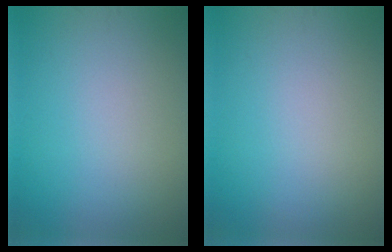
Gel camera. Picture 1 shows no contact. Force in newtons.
{"total": 0.0}